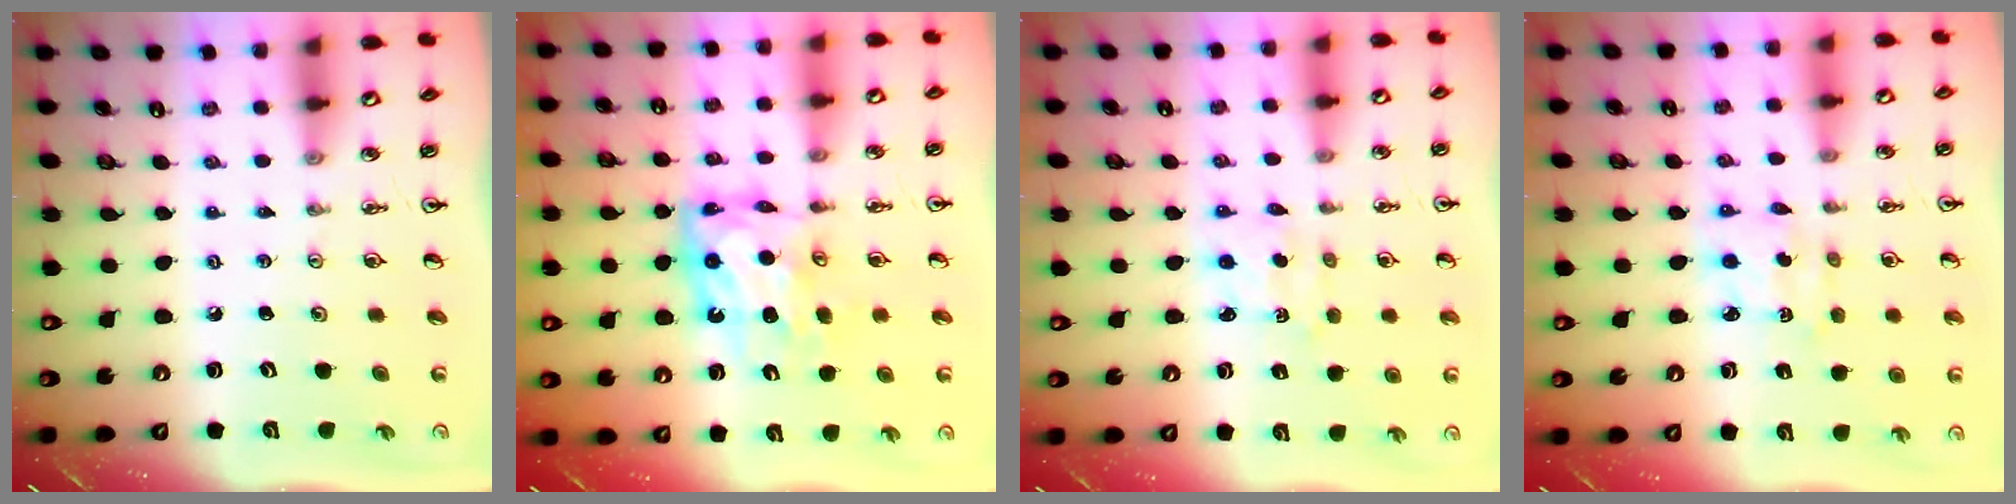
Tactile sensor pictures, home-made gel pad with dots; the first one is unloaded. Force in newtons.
{"total": 11.3, "press": 11.3, "slide": 1.0}
{"total": 2.2, "press": 2.1, "slide": 0.5}
{"total": 2.9, "press": 2.9, "slide": 0.2}